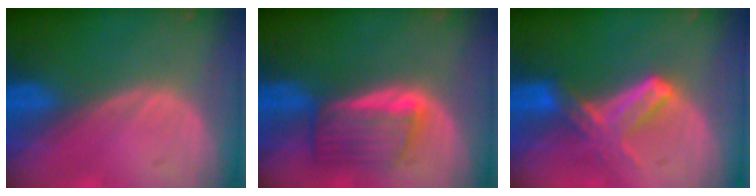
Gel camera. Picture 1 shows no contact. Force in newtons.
{"total": 5.7, "press": 5.6, "slide": 1.1}
{"total": 5.7, "press": 5.7, "slide": 1.0}